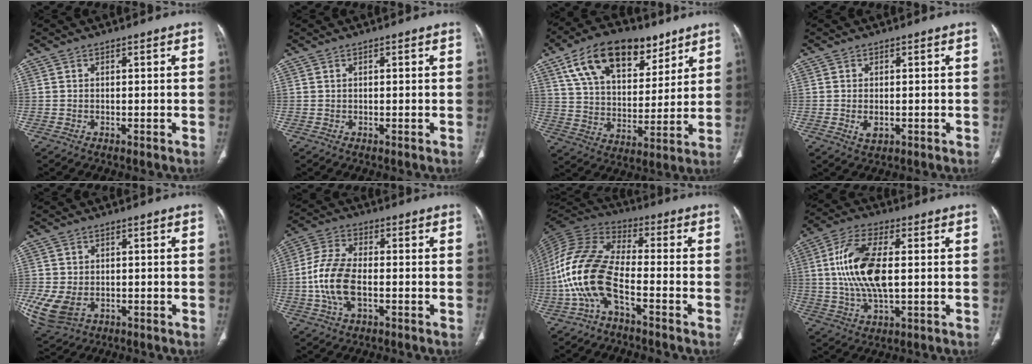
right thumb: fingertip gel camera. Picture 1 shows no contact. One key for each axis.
{"total": 0.0}
{"total": 20.6, "fx": 11.8, "fy": 11.4, "fz": 12.5, "tx": -0.179, "ty": -0.024, "tz": 0.205}
{"total": 2.7, "fx": -0.6, "fy": 1.7, "fz": 2.1, "tx": -0.039, "ty": -0.003, "tz": -0.006}
{"total": 10.2, "fx": -2.7, "fy": 7.2, "fz": 6.7, "tx": -0.162, "ty": -0.006, "tz": -0.035}
{"total": 11.0, "fx": -2.1, "fy": 5.9, "fz": 9.0, "tx": -0.193, "ty": 0.019, "tz": -0.044}
{"total": 14.6, "fx": -5.2, "fy": 6.5, "fz": 12.0, "tx": -0.265, "ty": 0.049, "tz": -0.109}
{"total": 14.3, "fx": 1.1, "fy": 6.2, "fz": 12.8, "tx": -0.270, "ty": 0.007, "tz": 0.022}